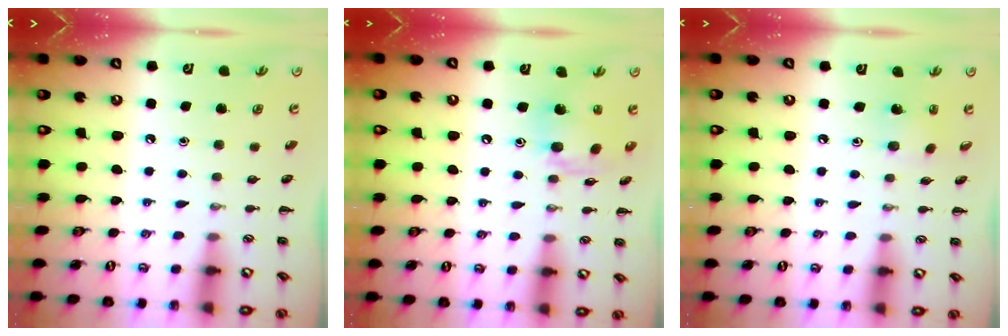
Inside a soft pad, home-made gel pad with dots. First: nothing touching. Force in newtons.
{"total": 12.0, "press": 11.9, "slide": 1.6}
{"total": 3.0, "press": 2.8, "slide": 1.0}